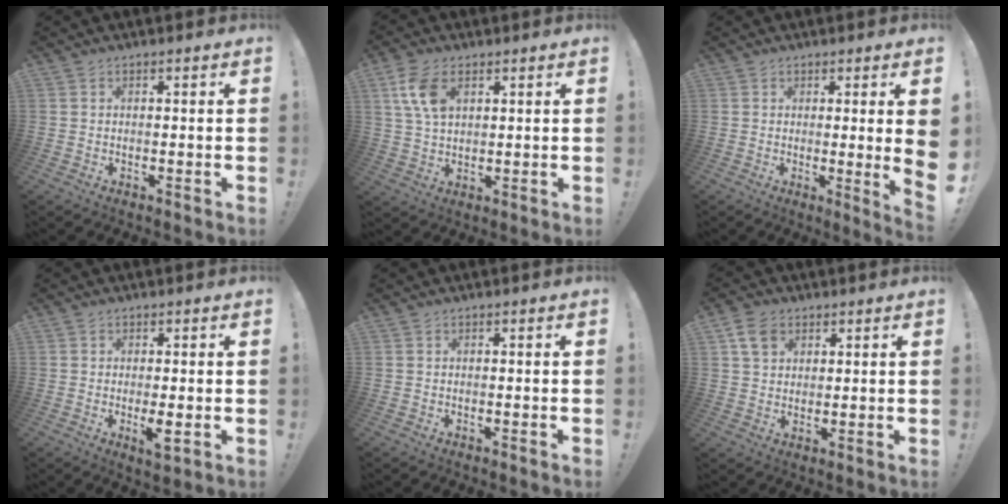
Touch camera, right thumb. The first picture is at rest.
{"total": 8.5, "force": [3.5, 4.8, 6.0], "torque": [-0.118, -0.008, 0.065]}
{"total": 6.2, "force": [0.8, -0.8, 6.1], "torque": [-0.091, -0.019, 0.014]}
{"total": 4.1, "force": [-0.8, 1.8, 3.6], "torque": [-0.047, -0.004, -0.013]}
{"total": 0.0}
{"total": 6.9, "force": [3.5, 5.0, 3.2], "torque": [-0.042, -0.009, 0.066]}